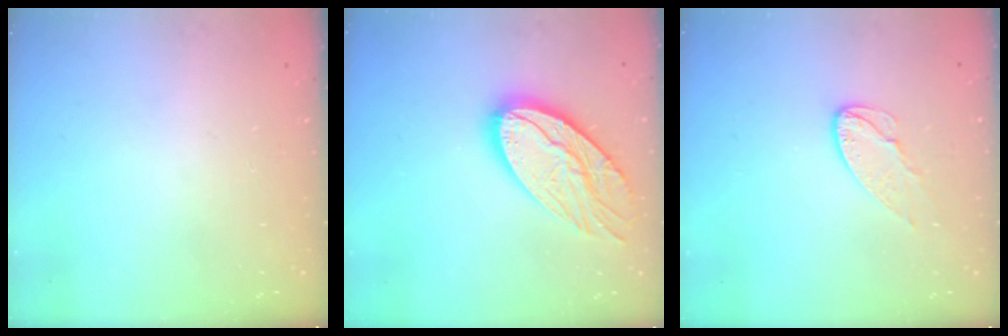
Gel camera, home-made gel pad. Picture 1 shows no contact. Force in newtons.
{"total": 17.0, "press": 17.0, "slide": 1.1}
{"total": 7.6, "press": 7.6, "slide": 0.2}